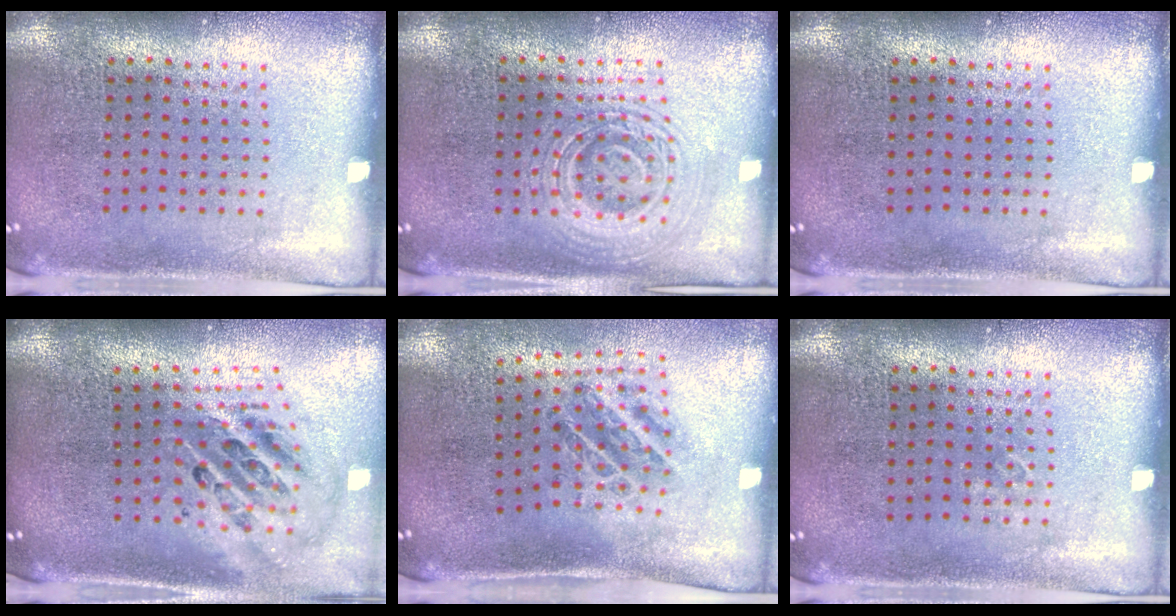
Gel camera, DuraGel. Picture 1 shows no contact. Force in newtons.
{"total": 2.6, "press": 2.5, "slide": 0.5}
{"total": 0.0}
{"total": 2.5, "press": 1.7, "slide": 1.8}
{"total": 1.1, "press": 1.0, "slide": 0.3}
{"total": 0.5, "press": 0.5, "slide": 0.0}